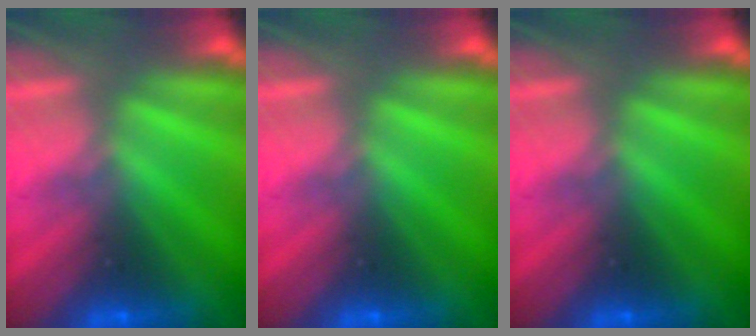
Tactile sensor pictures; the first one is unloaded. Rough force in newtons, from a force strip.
{"total": 0.0}
{"total": 0.0}